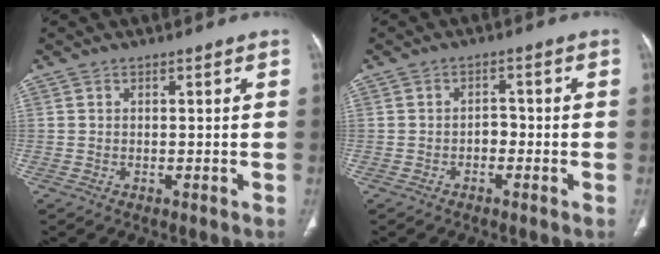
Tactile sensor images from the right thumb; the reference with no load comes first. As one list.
[{"total": 2.0, "force": [-0.9, 1.4, 1.1], "torque": [-0.004, 0.012, -0.018]}]